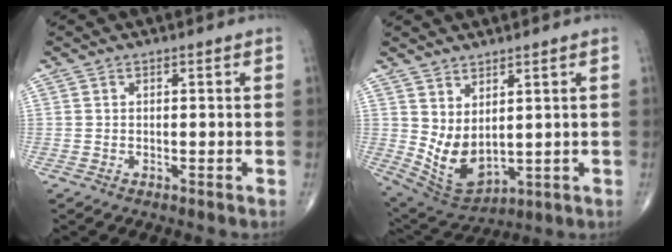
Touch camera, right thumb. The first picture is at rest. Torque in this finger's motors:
{"motor_torque": [-0.43, 0.80, 0.77, 0.28, 0.14]}